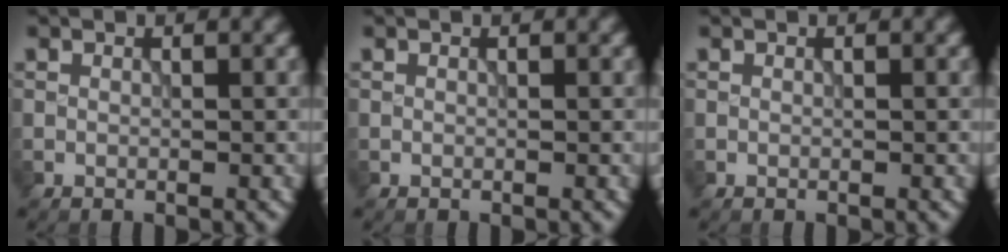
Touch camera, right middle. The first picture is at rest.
{"total": 0.0}
{"total": 0.0}